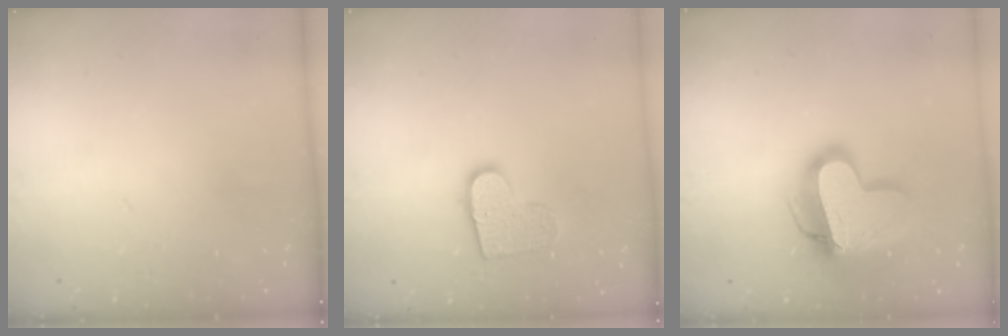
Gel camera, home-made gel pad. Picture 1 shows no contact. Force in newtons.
{"total": 11.3, "press": 11.3, "slide": 0.7}
{"total": 16.8, "press": 16.7, "slide": 1.8}